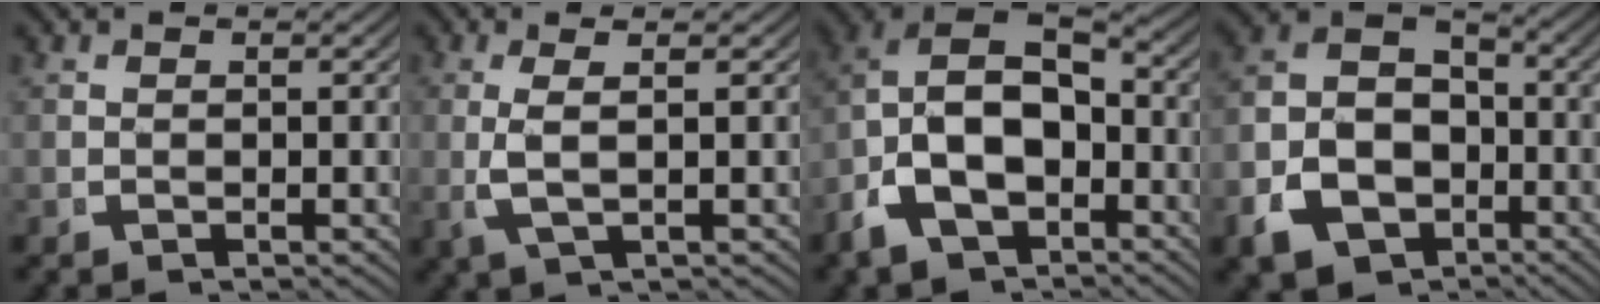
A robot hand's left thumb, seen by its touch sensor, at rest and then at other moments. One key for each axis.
{"total": 3.4, "fx": 0.5, "fy": 0.7, "fz": 3.3, "tx": -0.086, "ty": -0.001, "tz": 0.020}
{"total": 12.3, "fx": -1.7, "fy": 9.3, "fz": 7.9, "tx": -0.167, "ty": -0.029, "tz": -0.028}
{"total": 14.4, "fx": -3.2, "fy": 11.8, "fz": 7.5, "tx": -0.150, "ty": -0.039, "tz": -0.051}